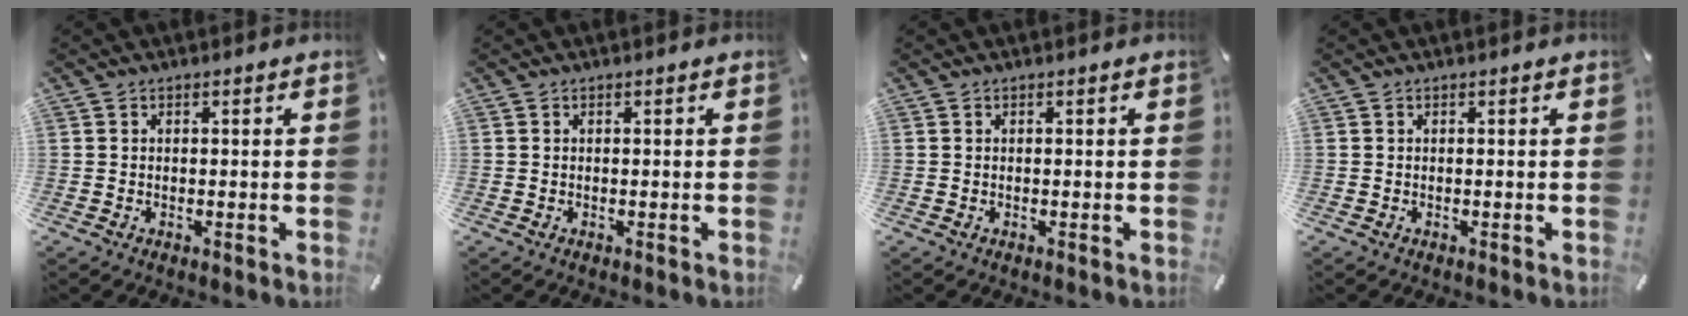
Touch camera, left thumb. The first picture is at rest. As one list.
[{"total": 0.0}, {"total": 0.0}, {"total": 0.0}]